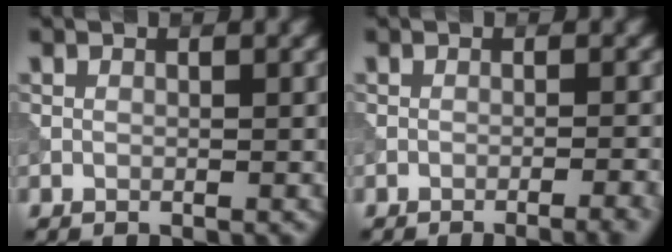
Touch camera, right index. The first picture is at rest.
{"total": 3.7, "force": [-2.4, 0.9, 2.7], "torque": [-0.027, 0.015, -0.035]}